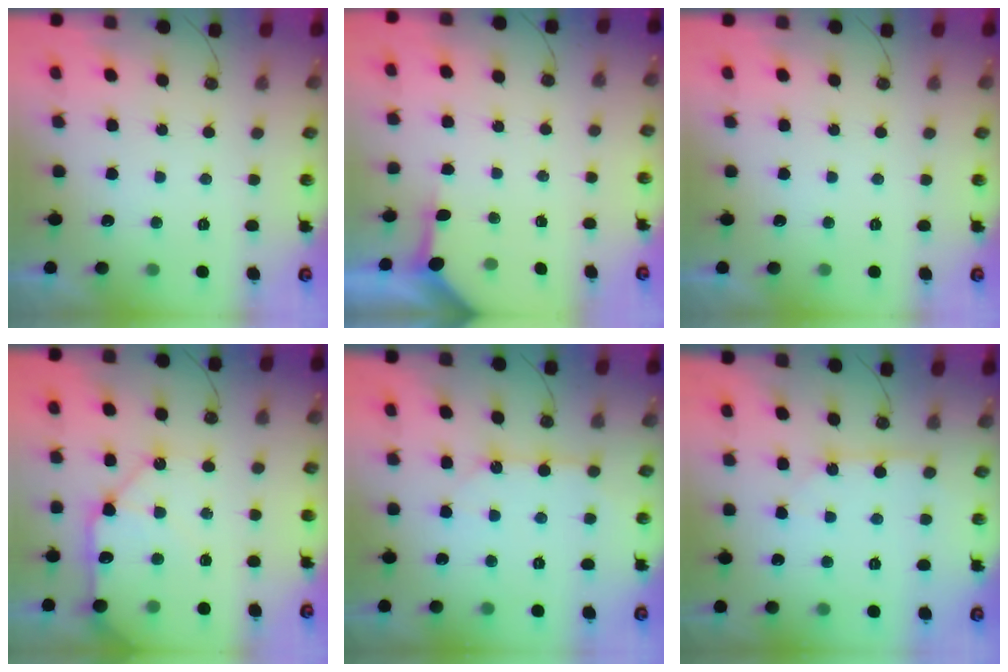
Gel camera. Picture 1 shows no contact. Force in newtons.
{"total": 3.2, "press": 3.2, "slide": 0.4}
{"total": 0.0}
{"total": 14.5, "press": 14.4, "slide": 2.1}
{"total": 9.1, "press": 9.1, "slide": 0.9}
{"total": 4.1, "press": 4.1, "slide": 0.4}